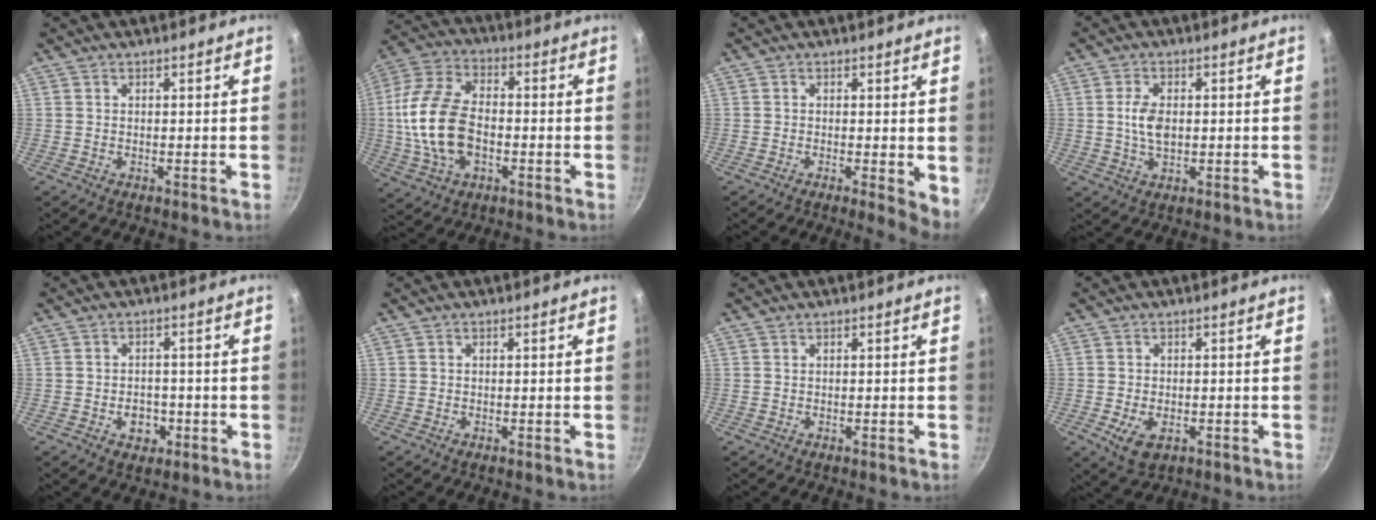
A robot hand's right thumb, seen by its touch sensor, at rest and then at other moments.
{"total": 16.6, "force": [-2.0, 10.0, 13.1], "torque": [-0.253, 0.025, -0.046]}
{"total": 4.0, "force": [-0.4, 1.4, 3.8], "torque": [-0.043, -0.007, -0.006]}
{"total": 5.2, "force": [0.3, 3.0, 4.2], "torque": [-0.076, 0.000, 0.003]}
{"total": 4.4, "force": [-1.5, 3.4, 2.4], "torque": [-0.018, 0.011, -0.019]}
{"total": 0.0}
{"total": 0.0}
{"total": 5.1, "force": [-1.6, 3.1, 3.7], "torque": [-0.064, -0.007, -0.022]}